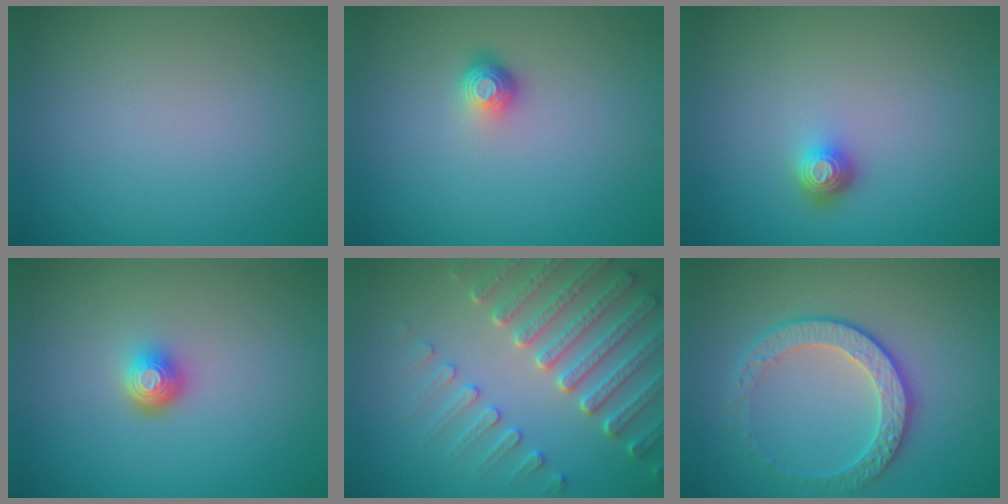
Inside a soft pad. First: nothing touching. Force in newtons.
{"total": 1.6, "press": 1.1, "slide": 1.2}
{"total": 1.7, "press": 1.3, "slide": 1.1}
{"total": 1.9, "press": 1.4, "slide": 1.3}
{"total": 6.1, "press": 5.1, "slide": 3.2}
{"total": 3.9, "press": 3.5, "slide": 1.8}